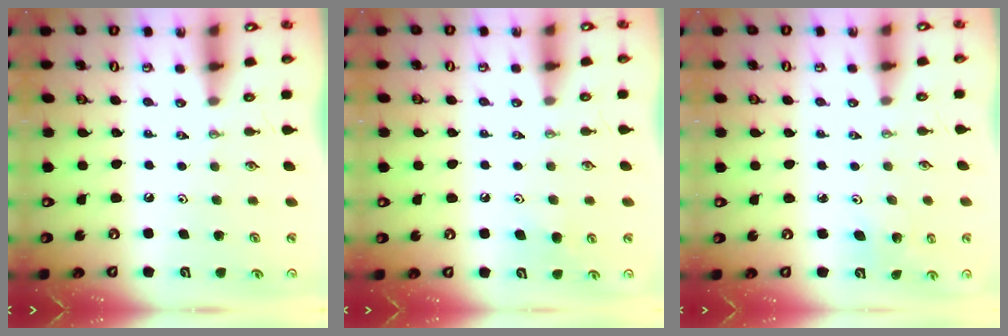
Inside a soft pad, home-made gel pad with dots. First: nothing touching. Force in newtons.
{"total": 5.5, "press": 5.4, "slide": 1.2}
{"total": 3.1, "press": 3.1, "slide": 0.1}